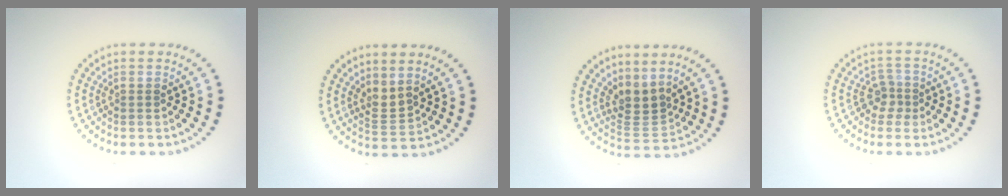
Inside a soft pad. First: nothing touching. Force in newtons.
{"total": 1.7, "press": 1.2, "slide": 1.1}
{"total": 2.8, "press": 1.9, "slide": 2.1}
{"total": 1.9, "press": 1.4, "slide": 1.3}